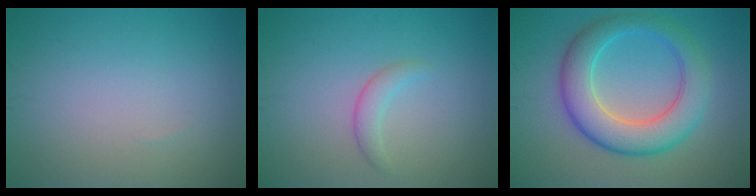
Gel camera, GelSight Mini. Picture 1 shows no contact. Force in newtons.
{"total": 1.6, "press": 1.6, "slide": 0.2}
{"total": 7.3, "press": 7.3, "slide": 0.3}